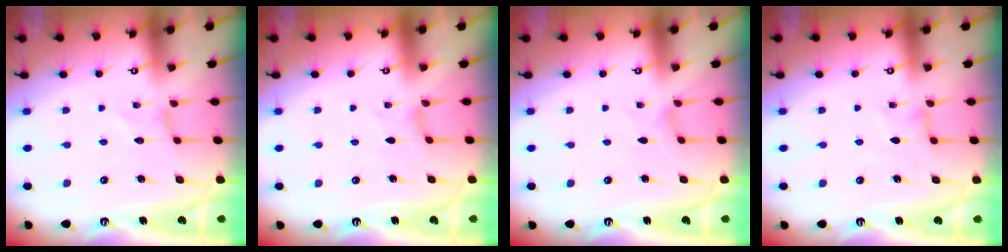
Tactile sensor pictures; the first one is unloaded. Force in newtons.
{"total": 0.8, "press": 0.8, "slide": 0.2}
{"total": 0.0}
{"total": 0.6, "press": 0.5, "slide": 0.3}